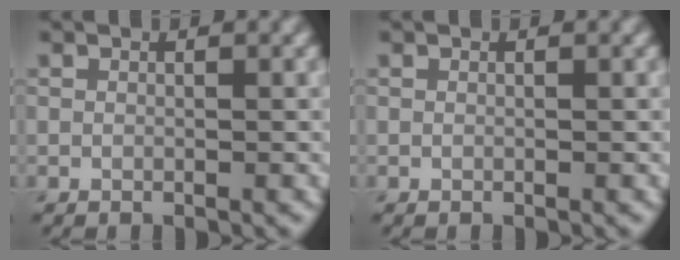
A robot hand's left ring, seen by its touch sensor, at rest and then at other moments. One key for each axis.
{"total": 0.0}